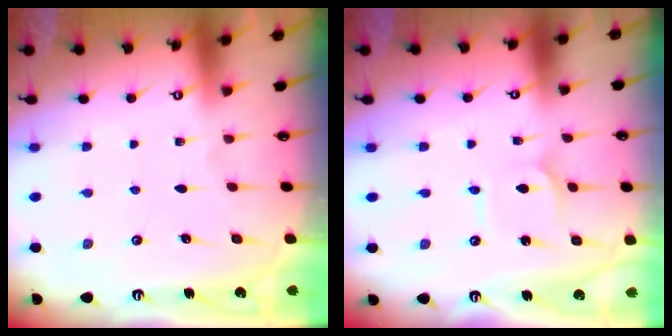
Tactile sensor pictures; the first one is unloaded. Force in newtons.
{"total": 1.6, "press": 1.6, "slide": 0.0}